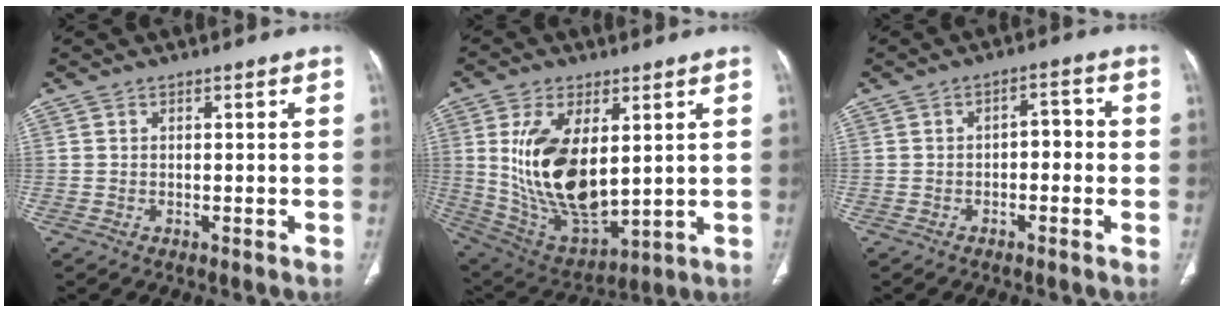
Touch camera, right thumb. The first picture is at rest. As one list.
[{"total": 18.5, "force": [3.1, 9.4, 15.6], "torque": [-0.283, -0.024, 0.080]}, {"total": 3.7, "force": [-0.8, 2.2, 2.8], "torque": [-0.021, 0.020, -0.018]}]